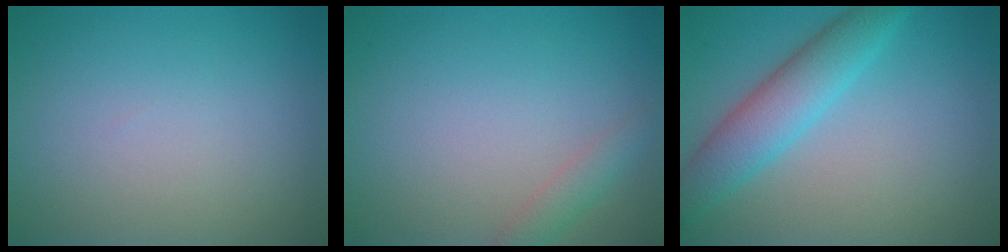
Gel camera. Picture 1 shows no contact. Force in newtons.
{"total": 1.5, "press": 1.5, "slide": 0.1}
{"total": 4.8, "press": 4.7, "slide": 0.3}